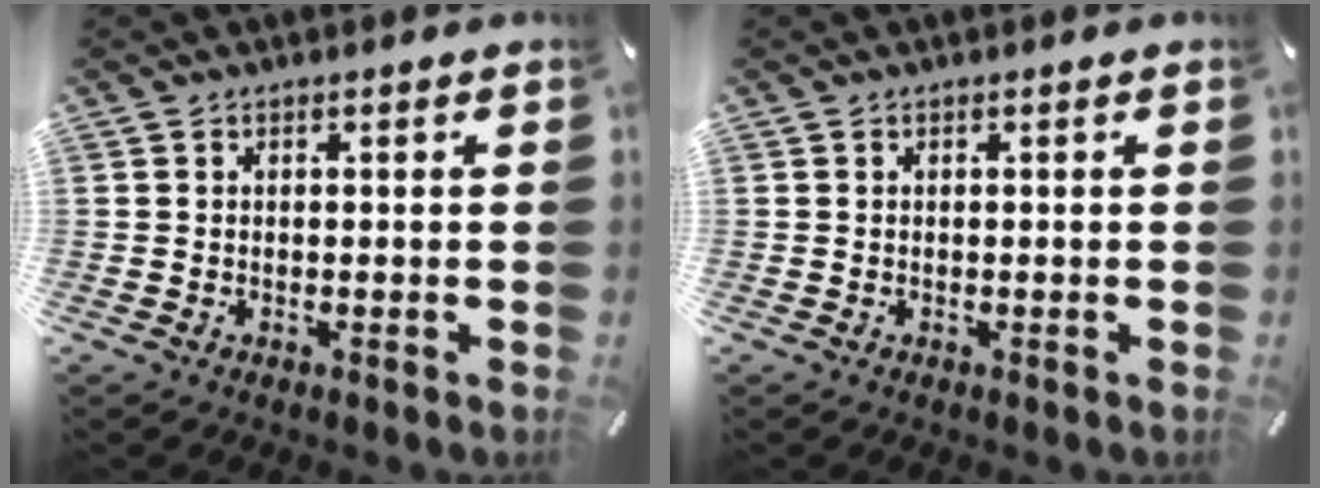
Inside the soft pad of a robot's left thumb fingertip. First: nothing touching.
{"total": 0.0}